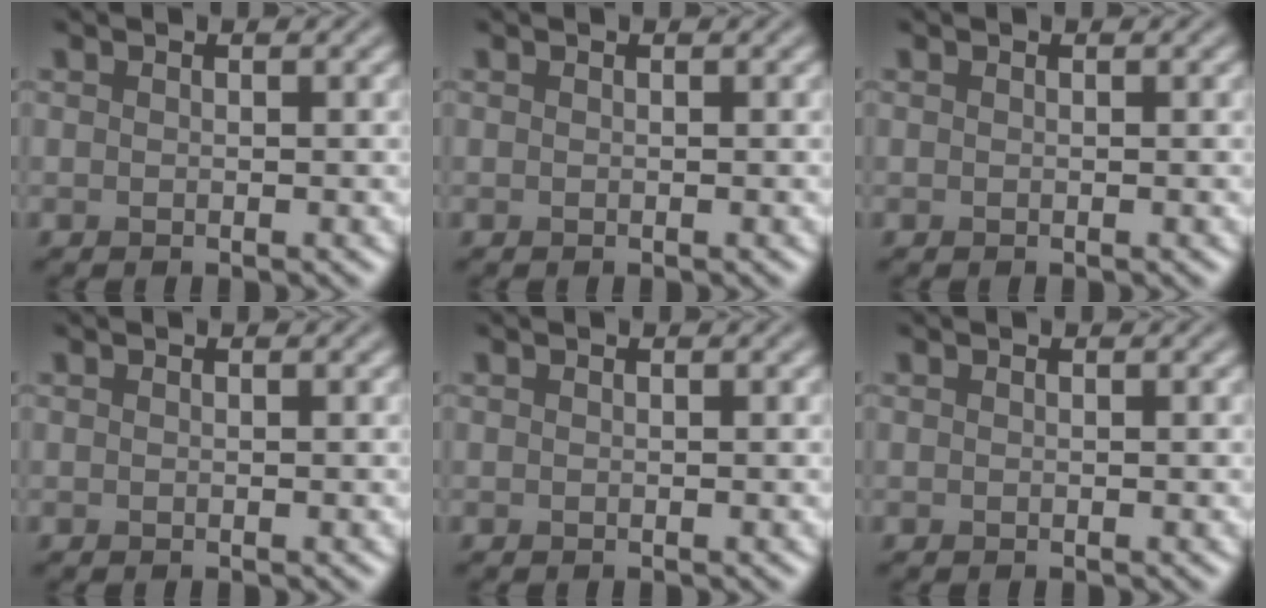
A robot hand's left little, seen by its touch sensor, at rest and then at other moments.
{"total": 0.0}
{"total": 0.0}
{"total": 0.0}
{"total": 0.0}
{"total": 0.0}